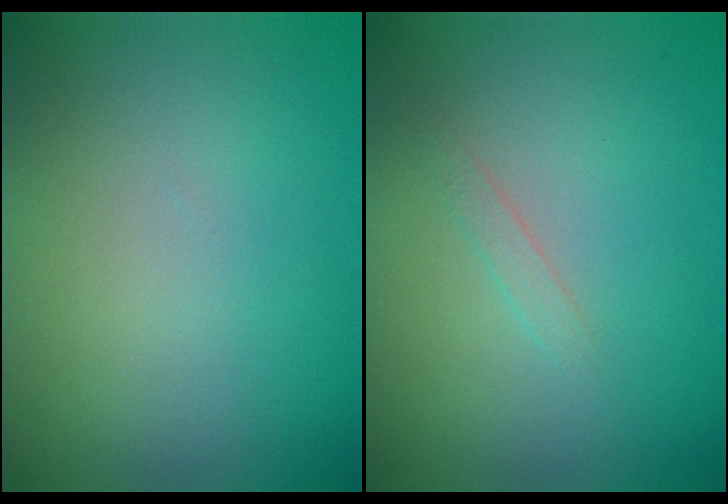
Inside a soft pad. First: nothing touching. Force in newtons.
{"total": 0.8, "press": 0.8, "slide": 0.0}